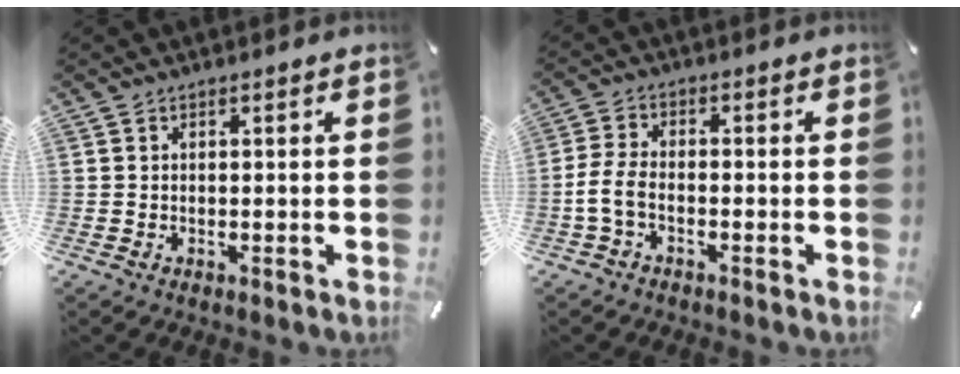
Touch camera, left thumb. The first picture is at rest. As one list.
[{"total": 5.2, "force": [-2.3, 2.5, 3.9], "torque": [-0.097, -0.001, -0.048]}]